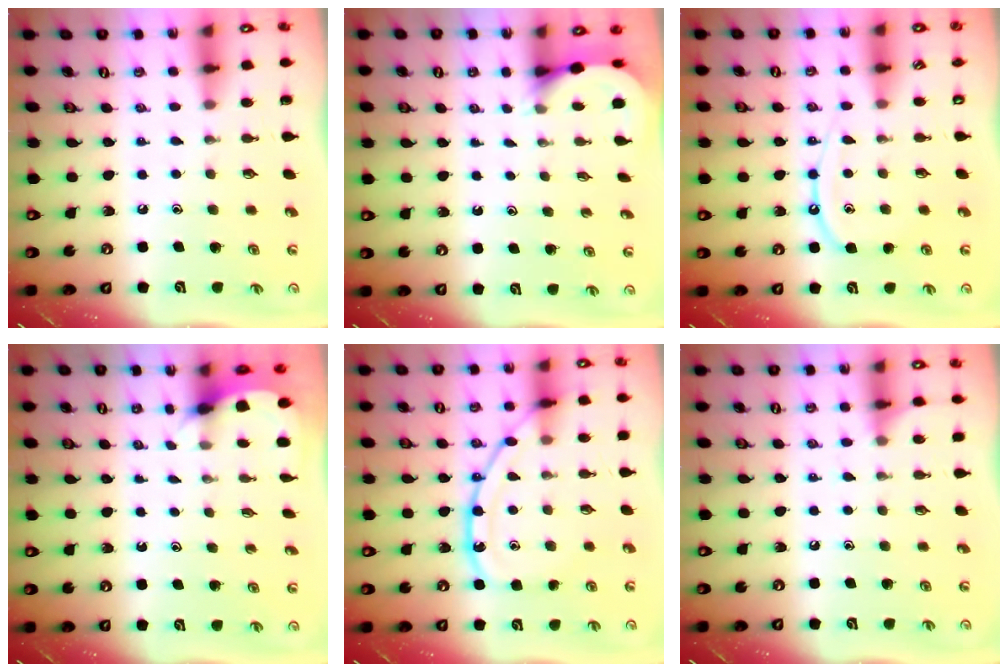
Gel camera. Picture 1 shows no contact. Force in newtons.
{"total": 3.0, "press": 3.0, "slide": 0.2}
{"total": 10.3, "press": 10.2, "slide": 0.8}
{"total": 2.5, "press": 2.5, "slide": 0.1}
{"total": 15.2, "press": 15.2, "slide": 1.3}
{"total": 6.1, "press": 6.0, "slide": 0.9}